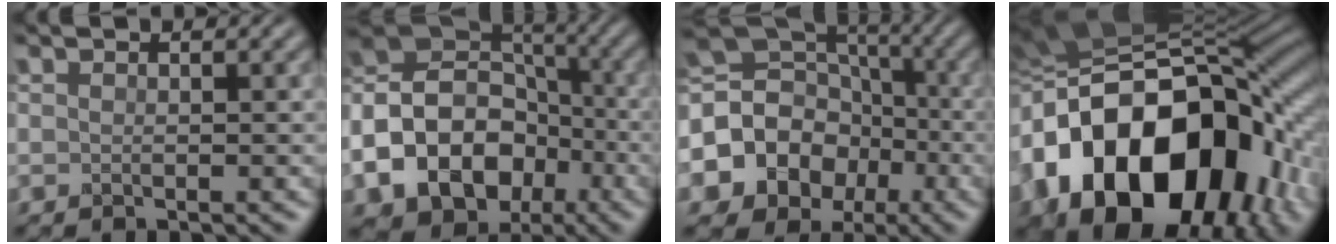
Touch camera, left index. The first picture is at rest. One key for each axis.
{"total": 15.3, "fx": -5.1, "fy": 12.2, "fz": 7.7, "tx": -0.162, "ty": -0.008, "tz": -0.101}
{"total": 12.2, "fx": -3.2, "fy": 10.6, "fz": 5.1, "tx": -0.120, "ty": -0.002, "tz": -0.074}
{"total": 19.2, "fx": -3.7, "fy": 13.6, "fz": 13.0, "tx": -0.259, "ty": -0.023, "tz": -0.044}